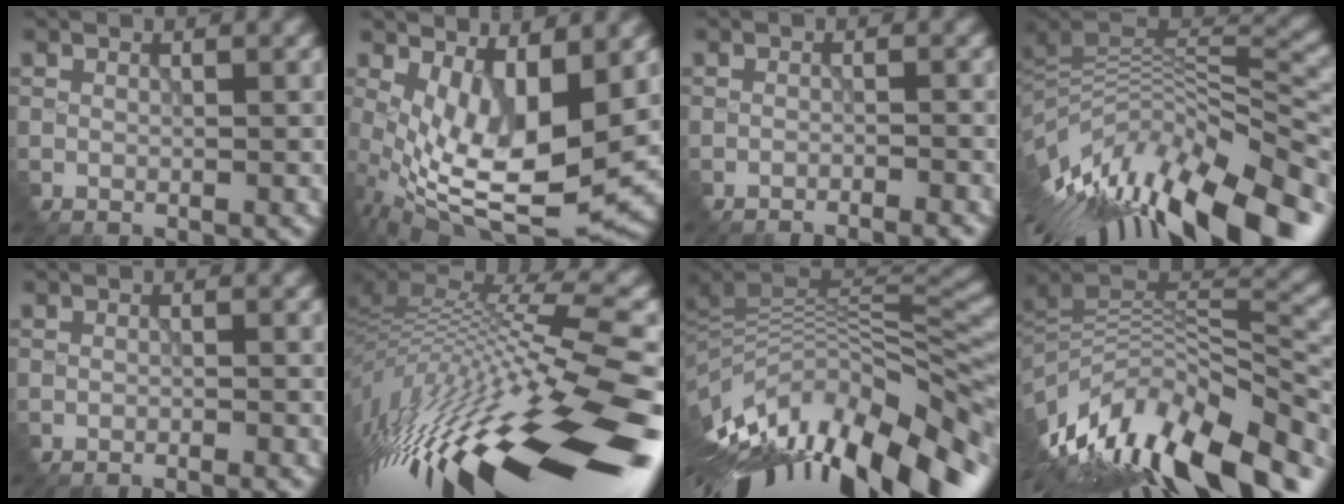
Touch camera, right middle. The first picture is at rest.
{"total": 9.0, "force": [1.8, 3.6, 8.1], "torque": [-0.179, -0.033, 0.040]}
{"total": 3.7, "force": [-3.7, 0.2, 0.2], "torque": [-0.012, 0.001, -0.050]}
{"total": 14.0, "force": [-6.0, 5.3, 11.5], "torque": [-0.215, -0.007, -0.087]}
{"total": 1.7, "force": [-1.7, -0.1, 0.1], "torque": [-0.011, -0.002, -0.026]}
{"total": 16.4, "force": [-3.6, 3.5, 15.6], "torque": [-0.284, -0.019, -0.049]}
{"total": 13.6, "force": [-4.9, 5.5, 11.4], "torque": [-0.214, 0.000, -0.076]}
{"total": 12.3, "force": [-4.9, 5.3, 9.9], "torque": [-0.204, 0.006, -0.082]}